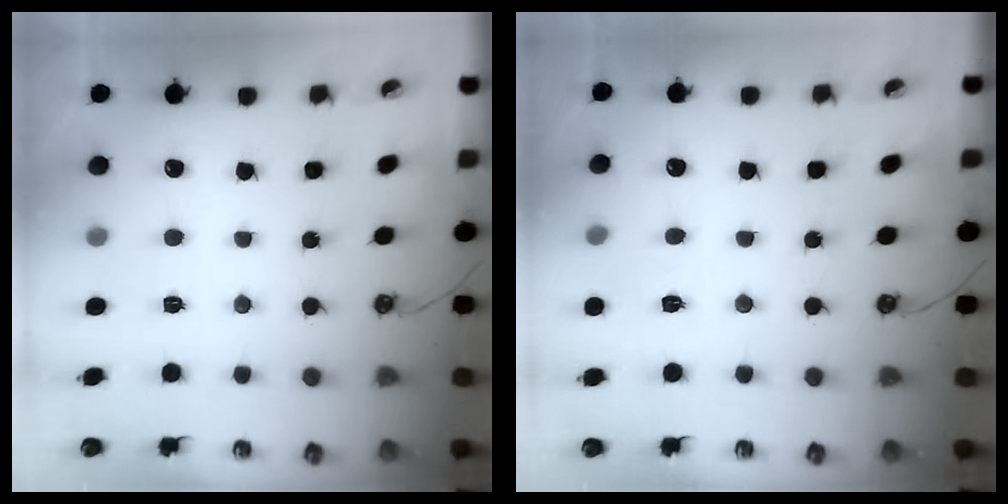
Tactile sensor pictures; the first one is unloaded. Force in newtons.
{"total": 5.3, "press": 5.3, "slide": 0.7}